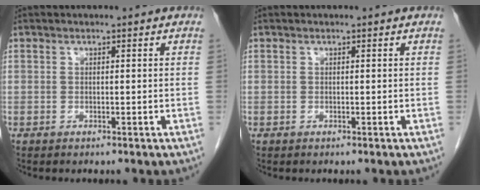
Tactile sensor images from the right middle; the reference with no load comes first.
{"total": 0.0}